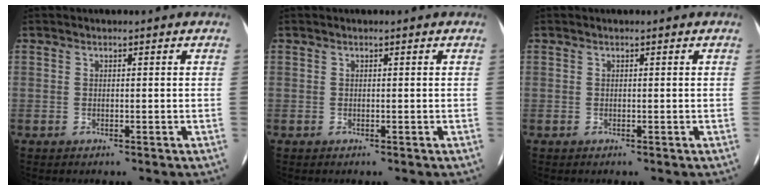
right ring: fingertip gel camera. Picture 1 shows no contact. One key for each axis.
{"total": 0.0}
{"total": 0.0}